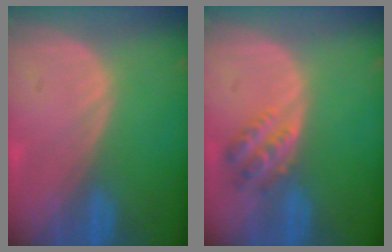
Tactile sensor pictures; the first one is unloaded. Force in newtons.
{"total": 4.4, "press": 3.9, "slide": 2.0}